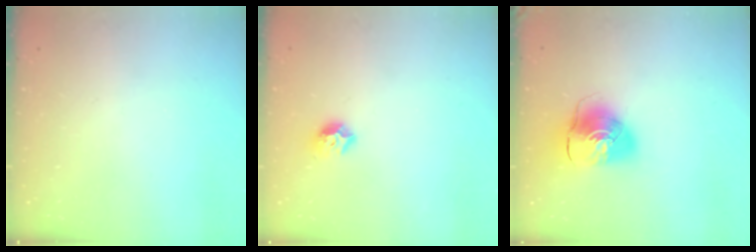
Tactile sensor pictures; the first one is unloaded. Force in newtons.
{"total": 8.2, "press": 8.2, "slide": 0.7}
{"total": 11.3, "press": 11.2, "slide": 1.4}